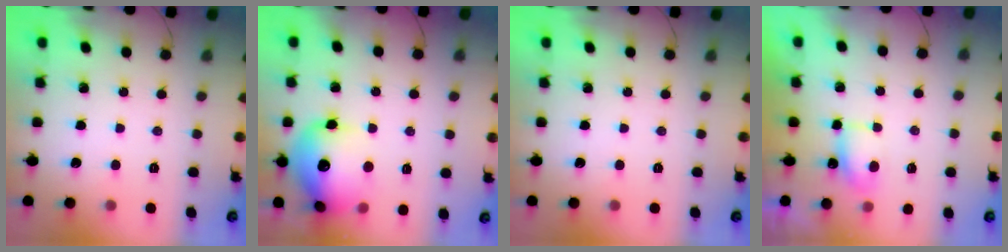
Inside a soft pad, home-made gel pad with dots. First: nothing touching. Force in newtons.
{"total": 17.4, "press": 17.3, "slide": 2.0}
{"total": 0.0}
{"total": 4.6, "press": 4.5, "slide": 0.8}